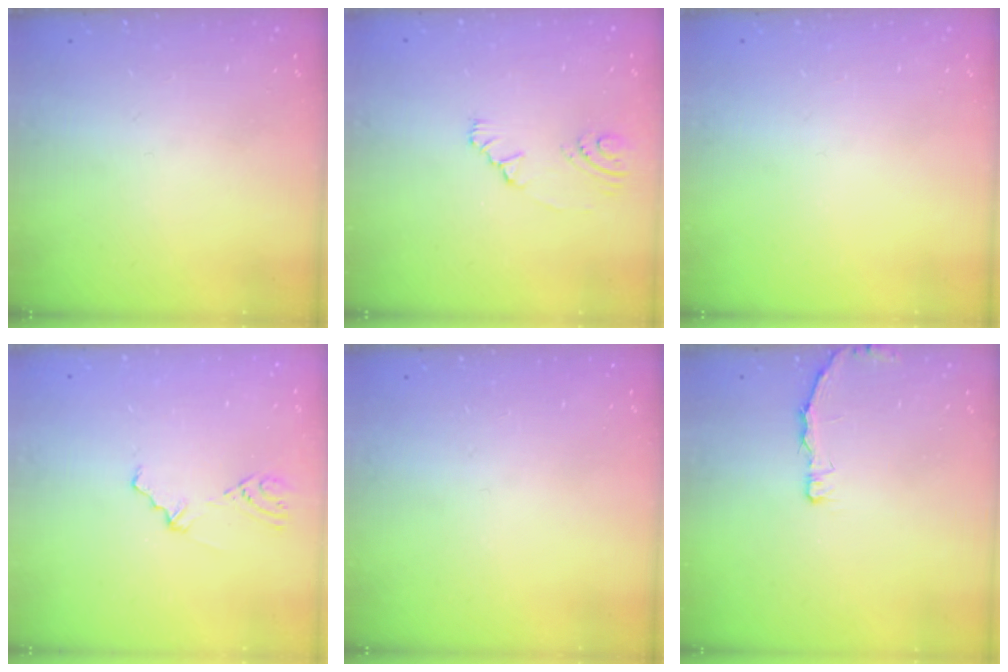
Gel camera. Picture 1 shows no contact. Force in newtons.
{"total": 5.6, "press": 3.4, "slide": 4.5}
{"total": 0.0}
{"total": 2.4, "press": 2.2, "slide": 0.9}
{"total": 0.0}
{"total": 3.5, "press": 3.5, "slide": 0.4}